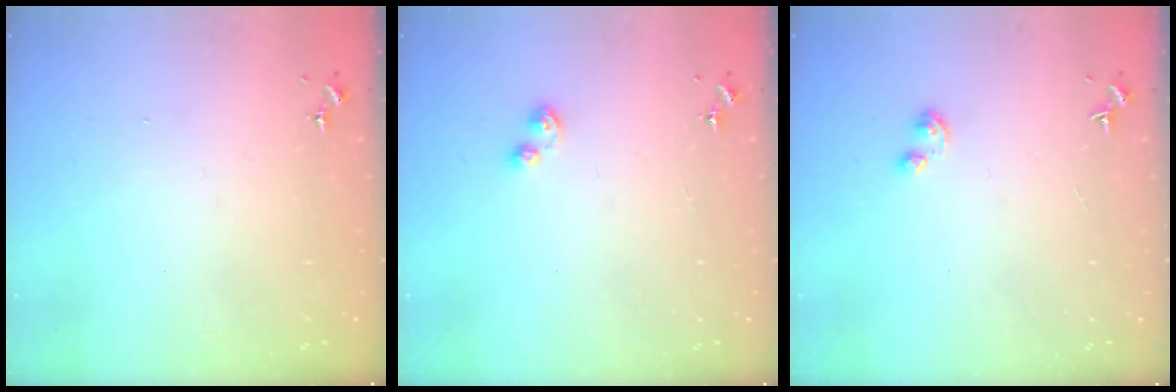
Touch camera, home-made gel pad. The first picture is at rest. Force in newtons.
{"total": 4.4, "press": 4.3, "slide": 0.5}
{"total": 2.8, "press": 2.7, "slide": 0.4}